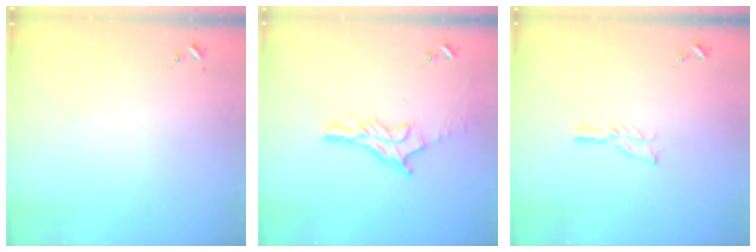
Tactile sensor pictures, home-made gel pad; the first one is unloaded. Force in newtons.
{"total": 13.7, "press": 13.7, "slide": 1.0}
{"total": 4.4, "press": 4.3, "slide": 0.4}